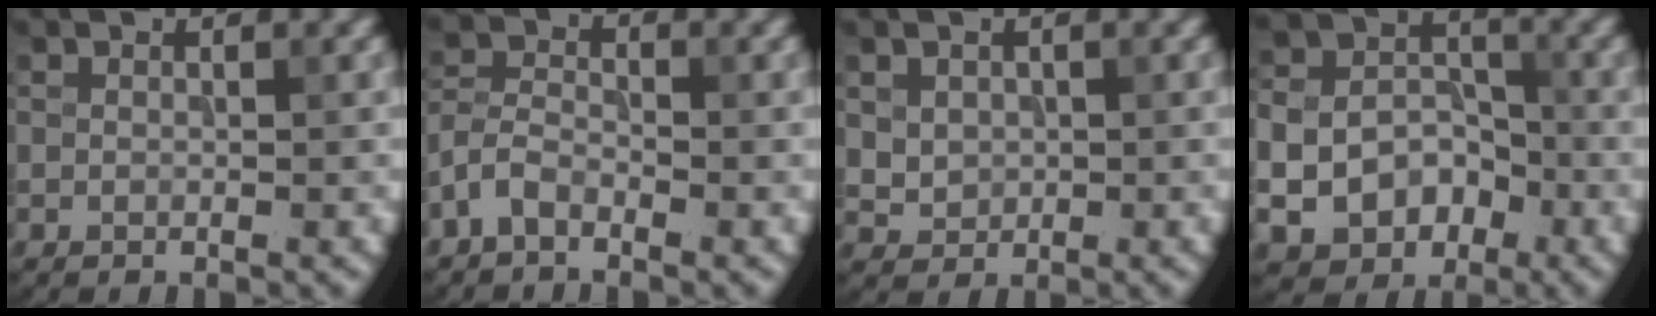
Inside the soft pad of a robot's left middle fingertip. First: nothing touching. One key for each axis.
{"total": 2.6, "fx": -1.8, "fy": 1.3, "fz": 1.4, "tx": -0.030, "ty": 0.007, "tz": -0.049}
{"total": 1.8, "fx": 0.4, "fy": 1.6, "fz": 0.7, "tx": -0.013, "ty": -0.006, "tz": 0.014}
{"total": 8.0, "fx": -2.9, "fy": 6.3, "fz": 4.0, "tx": -0.064, "ty": -0.013, "tz": -0.059}